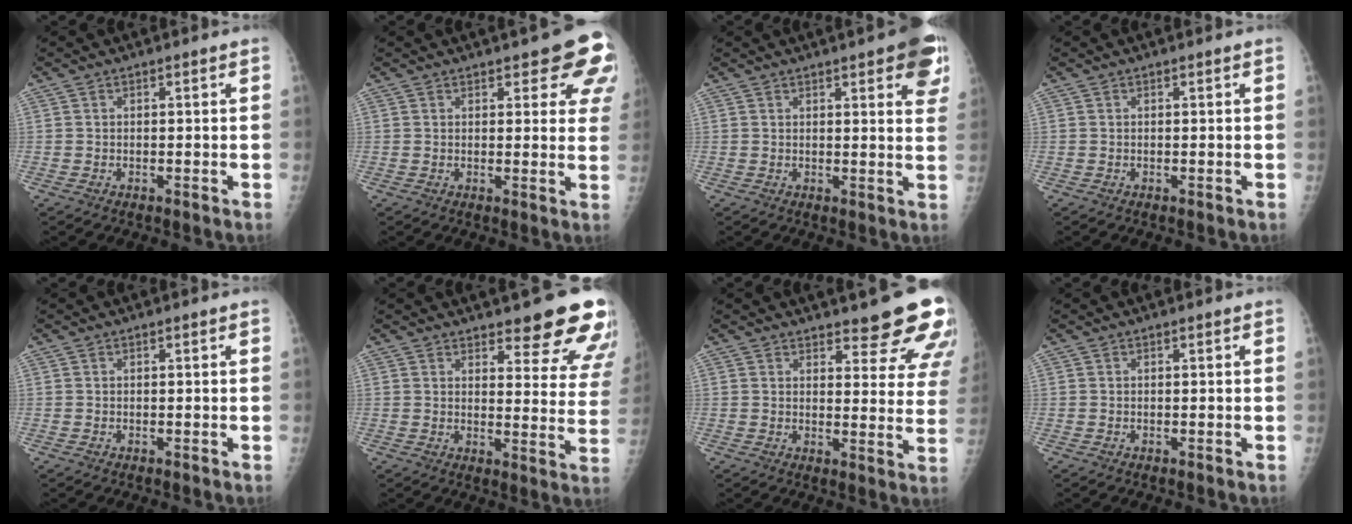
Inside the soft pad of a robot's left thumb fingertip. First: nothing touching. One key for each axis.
{"total": 10.4, "fx": 6.2, "fy": 4.0, "fz": 7.4, "tx": -0.048, "ty": -0.024, "tz": 0.063}
{"total": 10.7, "fx": 5.6, "fy": 3.0, "fz": 8.6, "tx": -0.073, "ty": -0.015, "tz": 0.060}
{"total": 0.0}
{"total": 0.0}
{"total": 15.0, "fx": 11.6, "fy": 4.4, "fz": 8.5, "tx": -0.063, "ty": -0.075, "tz": 0.128}
{"total": 12.7, "fx": 10.1, "fy": 3.7, "fz": 6.7, "tx": -0.039, "ty": -0.065, "tz": 0.110}
{"total": 0.0}